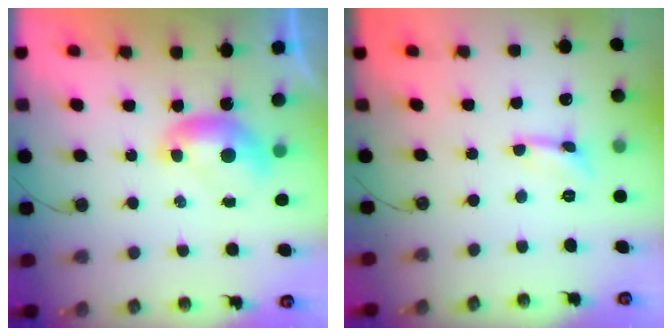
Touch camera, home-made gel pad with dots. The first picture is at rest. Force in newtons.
{"total": 2.0, "press": 1.9, "slide": 0.5}